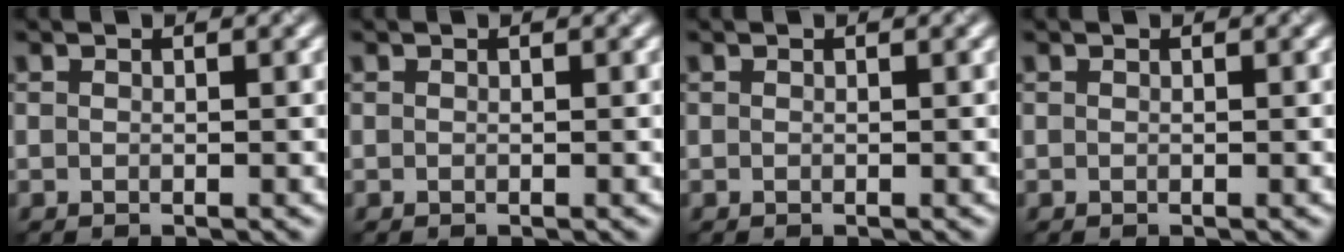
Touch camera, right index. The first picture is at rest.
{"total": 0.0}
{"total": 0.0}
{"total": 0.0}